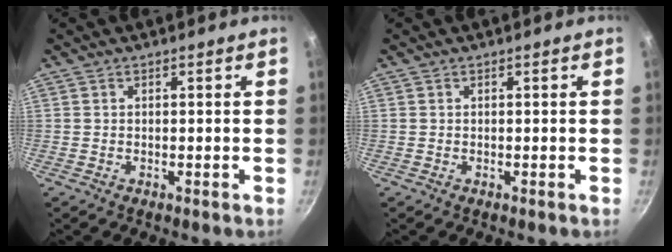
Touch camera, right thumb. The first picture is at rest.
{"total": 0.0}